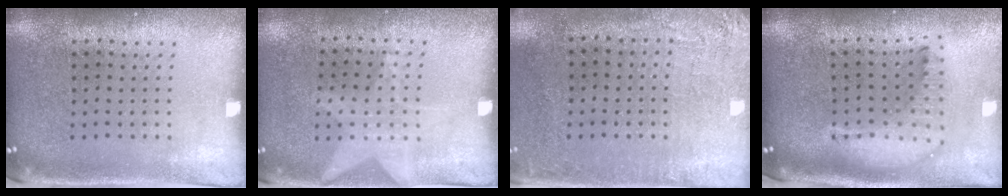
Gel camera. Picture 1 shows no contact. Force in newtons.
{"total": 1.1, "press": 0.9, "slide": 0.7}
{"total": 2.7, "press": 2.3, "slide": 1.4}
{"total": 2.2, "press": 1.7, "slide": 1.4}